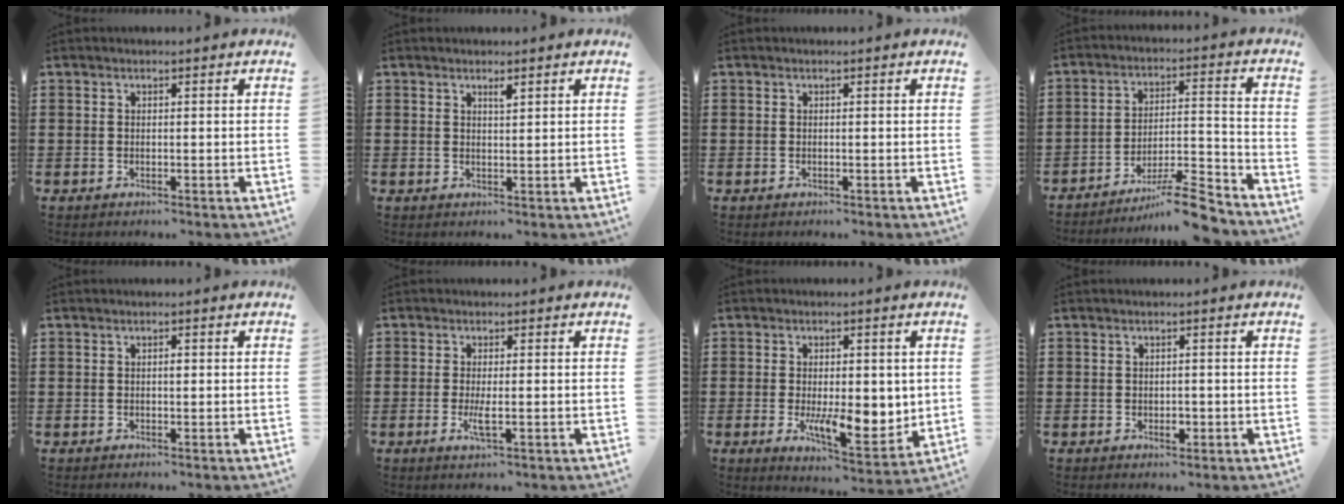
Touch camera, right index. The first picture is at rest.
{"total": 1.3, "force": [1.0, 0.2, 0.8], "torque": [-0.017, 0.000, 0.018]}
{"total": 0.0}
{"total": 9.7, "force": [-8.3, 0.7, 5.0], "torque": [-0.069, 0.024, -0.155]}
{"total": 0.8, "force": [0.1, 0.3, 0.7], "torque": [-0.015, -0.003, 0.002]}
{"total": 2.7, "force": [-0.7, 0.4, 2.6], "torque": [-0.059, -0.009, -0.017]}
{"total": 8.5, "force": [-1.0, 3.8, 7.6], "torque": [-0.118, -0.008, -0.017]}
{"total": 1.7, "force": [-0.4, 1.0, 1.3], "torque": [-0.023, 0.001, -0.008]}